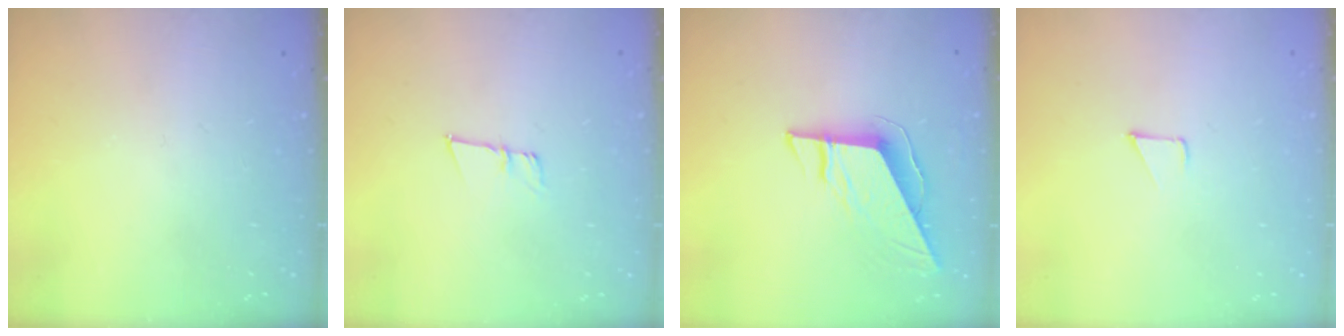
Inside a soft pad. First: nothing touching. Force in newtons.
{"total": 5.4, "press": 5.2, "slide": 1.3}
{"total": 9.0, "press": 9.0, "slide": 0.4}
{"total": 3.3, "press": 3.3, "slide": 0.3}